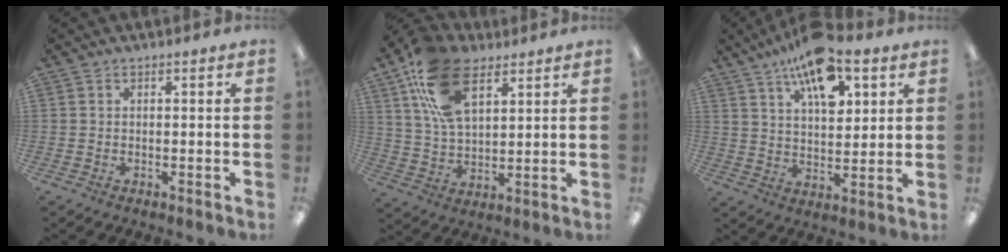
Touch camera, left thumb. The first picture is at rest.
{"total": 17.4, "force": [9.1, 9.5, 11.4], "torque": [-0.228, -0.017, 0.166]}
{"total": 15.4, "force": [9.3, 6.9, 10.1], "torque": [-0.157, -0.037, 0.158]}